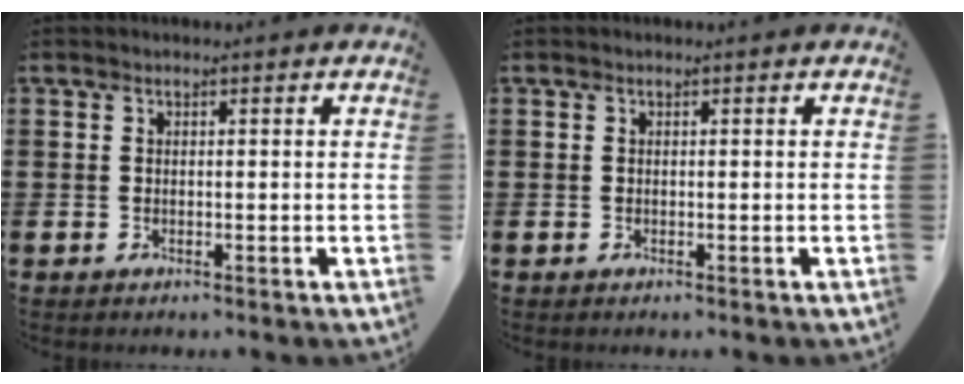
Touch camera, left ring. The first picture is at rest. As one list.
[{"total": 0.0}]